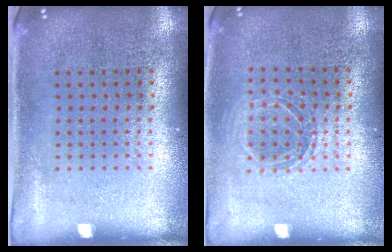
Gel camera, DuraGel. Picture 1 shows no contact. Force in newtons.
{"total": 1.2, "press": 1.1, "slide": 0.4}